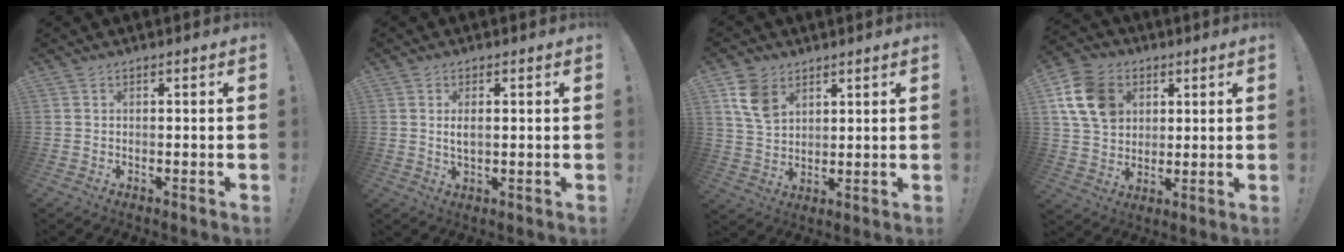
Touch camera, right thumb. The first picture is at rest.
{"total": 2.9, "force": [0.5, 1.2, 2.6], "torque": [-0.043, -0.001, 0.008]}
{"total": 10.1, "force": [5.4, 6.8, 5.1], "torque": [-0.082, -0.016, 0.109]}
{"total": 15.5, "force": [5.2, 12.2, 8.1], "torque": [-0.127, -0.010, 0.108]}